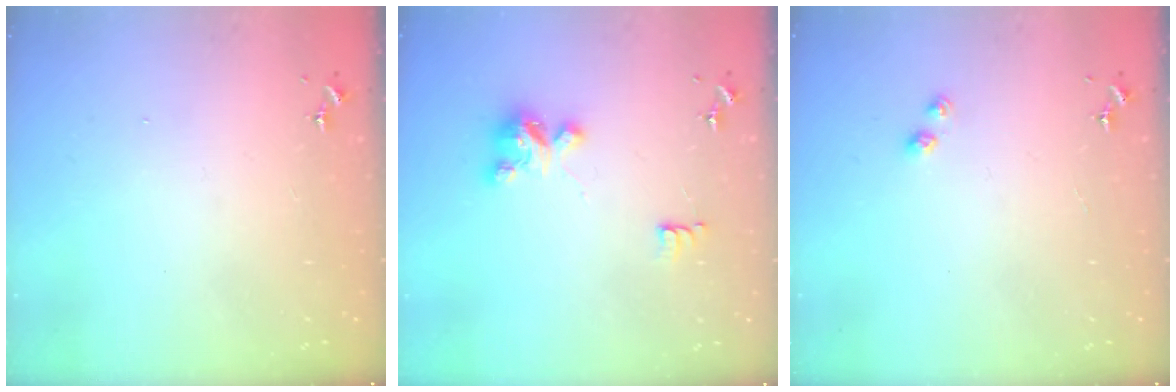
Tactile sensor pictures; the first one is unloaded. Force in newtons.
{"total": 6.6, "press": 6.6, "slide": 0.3}
{"total": 3.3, "press": 3.2, "slide": 0.3}